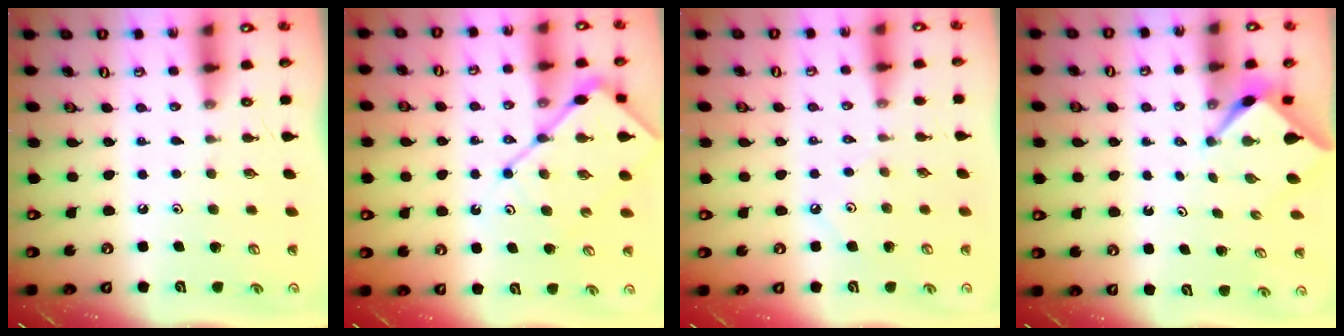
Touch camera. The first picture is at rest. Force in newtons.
{"total": 12.0, "press": 11.9, "slide": 1.2}
{"total": 2.2, "press": 2.2, "slide": 0.3}
{"total": 2.6, "press": 2.6, "slide": 0.4}